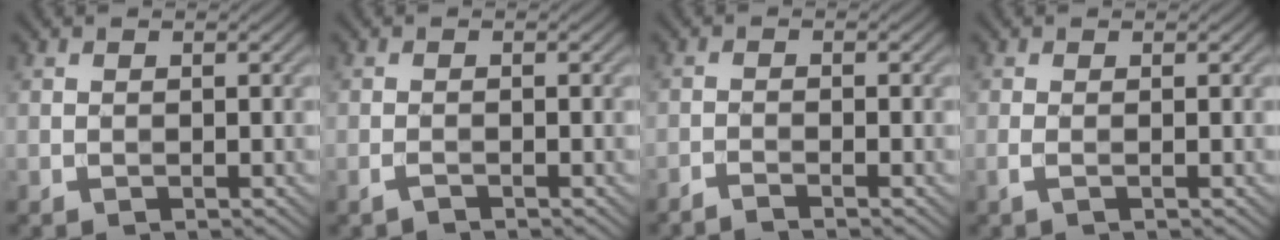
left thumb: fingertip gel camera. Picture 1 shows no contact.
{"total": 0.9, "force": [-0.8, 0.1, 0.5], "torque": [-0.012, 0.002, -0.018]}
{"total": 1.7, "force": [-1.5, 0.1, 0.9], "torque": [-0.010, -0.002, -0.039]}
{"total": 1.0, "force": [-0.2, 0.1, 1.0], "torque": [-0.025, 0.002, -0.007]}